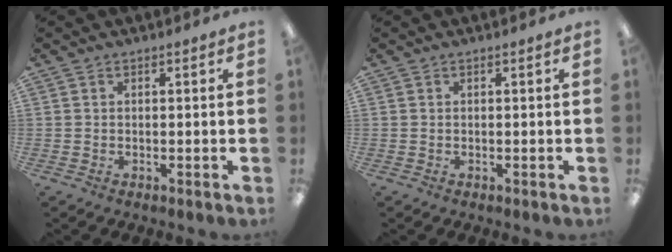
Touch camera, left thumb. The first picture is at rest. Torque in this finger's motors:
{"motor_torque": [-0.15, -0.15, 0.05, 0.05, 0.00]}